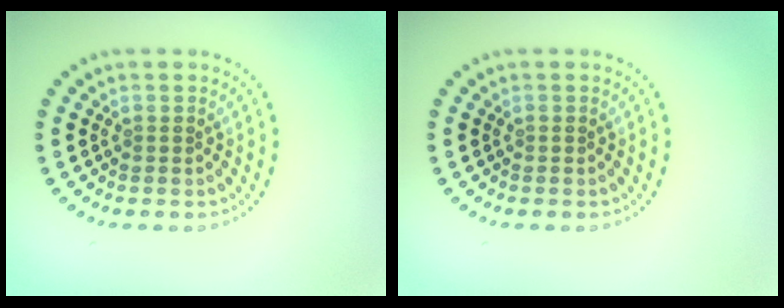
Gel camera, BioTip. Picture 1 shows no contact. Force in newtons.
{"total": 0.0}